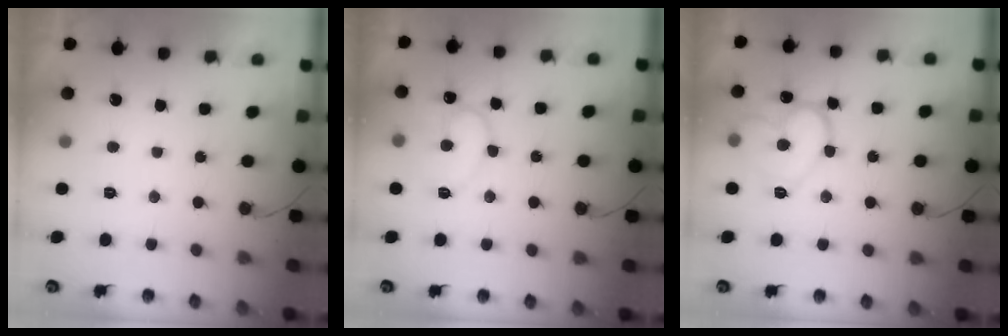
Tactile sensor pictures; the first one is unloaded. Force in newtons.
{"total": 11.8, "press": 11.7, "slide": 1.0}
{"total": 13.4, "press": 13.4, "slide": 1.0}